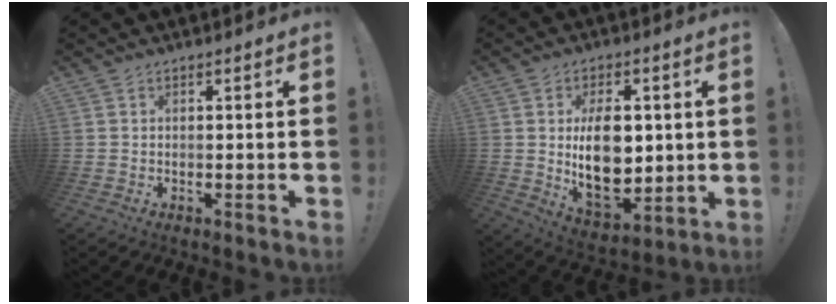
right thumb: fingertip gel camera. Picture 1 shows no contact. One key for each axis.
{"total": 16.2, "fx": 1.6, "fy": 10.5, "fz": 12.2, "tx": -0.195, "ty": -0.022, "tz": 0.029}